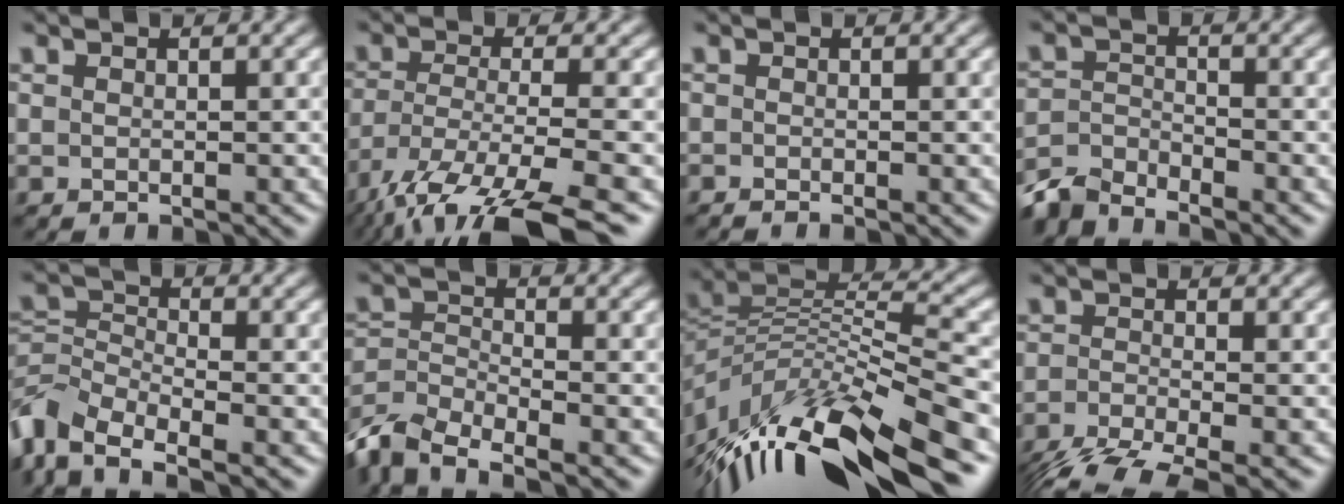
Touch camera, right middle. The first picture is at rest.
{"total": 12.1, "force": [-8.7, 3.4, 7.7], "torque": [-0.158, -0.039, -0.136]}
{"total": 0.7, "force": [-0.6, 0.0, 0.2], "torque": [-0.001, -0.005, -0.013]}
{"total": 4.1, "force": [-3.8, 1.1, 1.1], "torque": [-0.020, -0.003, -0.086]}
{"total": 6.7, "force": [-4.4, 3.2, 3.9], "torque": [-0.079, -0.002, -0.100]}
{"total": 6.4, "force": [-5.1, 2.3, 3.1], "torque": [-0.060, -0.010, -0.109]}
{"total": 12.5, "force": [-6.7, 4.4, 9.6], "torque": [-0.189, 0.021, -0.120]}
{"total": 5.9, "force": [-4.4, 1.5, 3.6], "torque": [-0.070, -0.017, -0.090]}